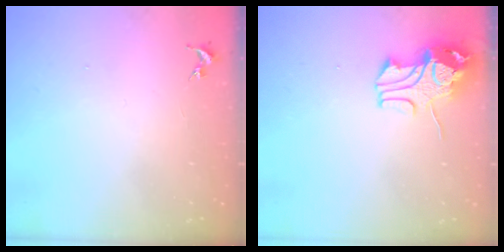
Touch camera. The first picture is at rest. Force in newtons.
{"total": 11.3, "press": 11.2, "slide": 1.8}